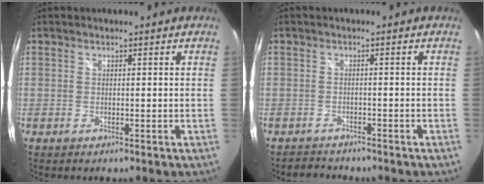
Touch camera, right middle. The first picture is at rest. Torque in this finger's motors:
{"motor_torque": [0.16, -0.36, -0.04, -0.01]}